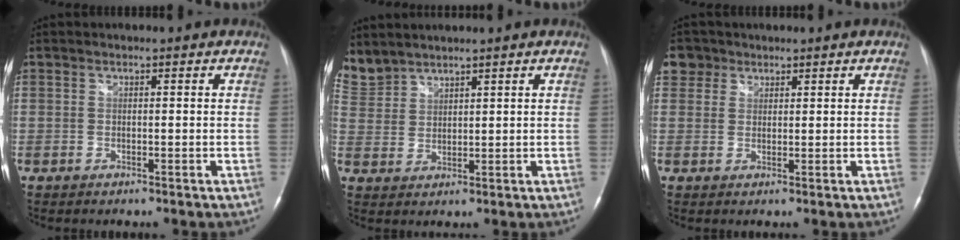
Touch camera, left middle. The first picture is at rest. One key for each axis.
{"total": 6.5, "fx": 6.1, "fy": 2.3, "fz": 0.5, "tx": -0.026, "ty": 0.012, "tz": 0.139}
{"total": 3.9, "fx": 2.3, "fy": 3.1, "fz": 0.2, "tx": -0.003, "ty": 0.013, "tz": 0.042}